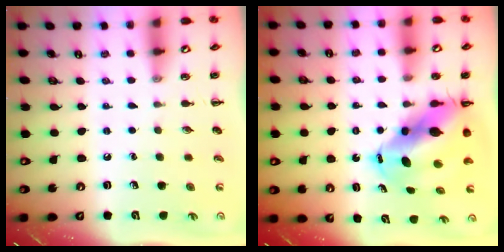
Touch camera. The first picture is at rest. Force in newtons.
{"total": 13.1, "press": 12.6, "slide": 3.5}